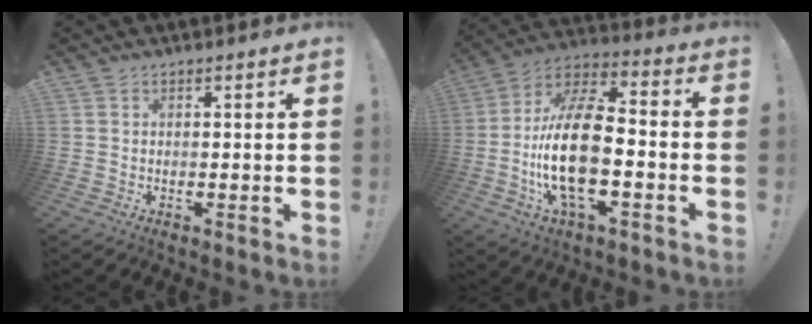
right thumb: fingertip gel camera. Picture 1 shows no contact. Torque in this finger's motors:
{"motor_torque": [2.44, 2.56, 0.38, -0.08, 0.38]}